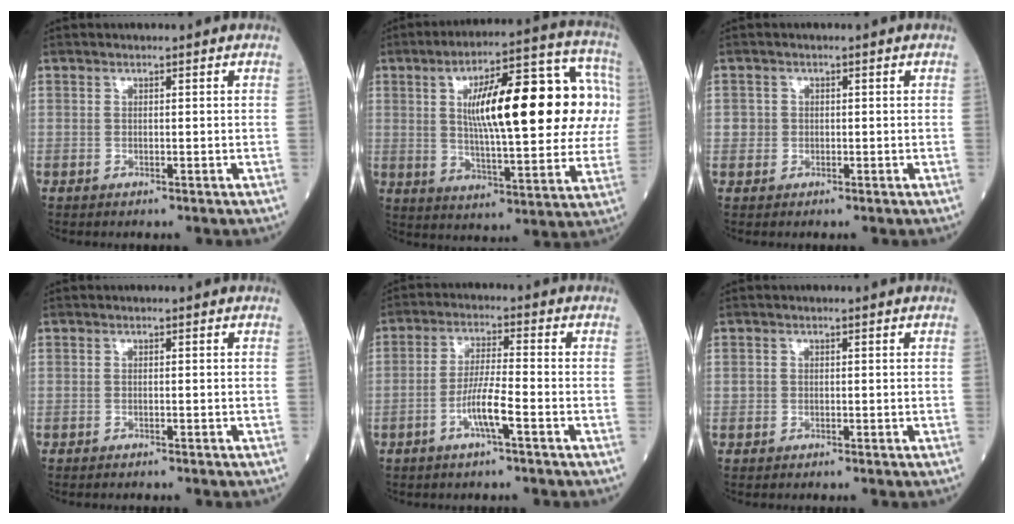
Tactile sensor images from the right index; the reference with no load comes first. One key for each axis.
{"total": 23.7, "fx": 4.4, "fy": 5.6, "fz": 22.6, "tx": -0.319, "ty": 0.043, "tz": 0.062}
{"total": 1.5, "fx": 0.1, "fy": 1.5, "fz": 0.1, "tx": 0.008, "ty": 0.006, "tz": 0.001}
{"total": 1.9, "fx": -1.7, "fy": 0.0, "fz": 0.8, "tx": -0.013, "ty": -0.001, "tz": -0.021}
{"total": 5.6, "fx": -2.4, "fy": 0.1, "fz": 5.0, "tx": -0.102, "ty": 0.002, "tz": -0.044}
{"total": 0.6, "fx": 0.0, "fy": 0.6, "fz": 0.0, "tx": 0.001, "ty": 0.005, "tz": 0.002}